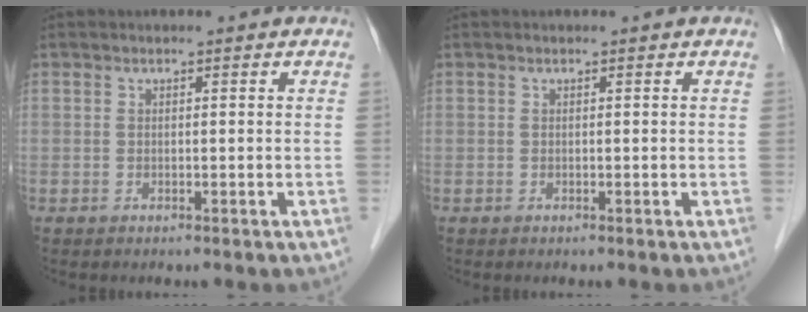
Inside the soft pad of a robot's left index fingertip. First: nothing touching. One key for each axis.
{"total": 0.0}